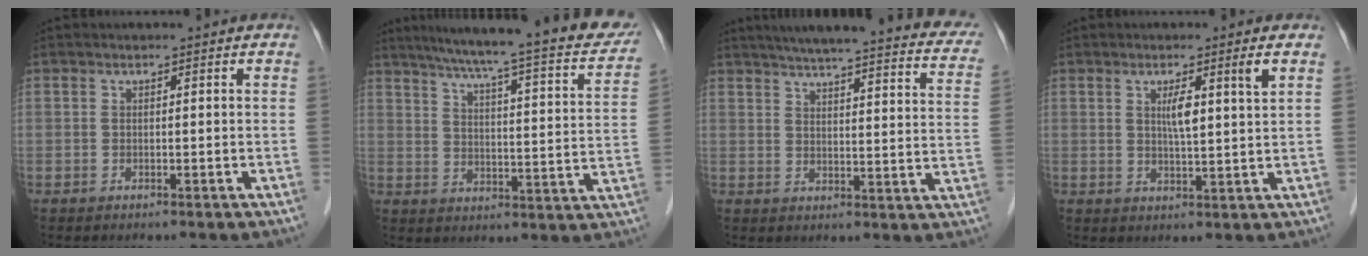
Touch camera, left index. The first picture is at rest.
{"total": 24.9, "force": [20.9, 2.8, 13.2], "torque": [-0.193, -0.021, 0.257]}
{"total": 26.1, "force": [22.3, 3.3, 13.2], "torque": [-0.180, -0.017, 0.256]}
{"total": 5.1, "force": [2.0, -0.3, 4.7], "torque": [-0.081, 0.002, 0.033]}